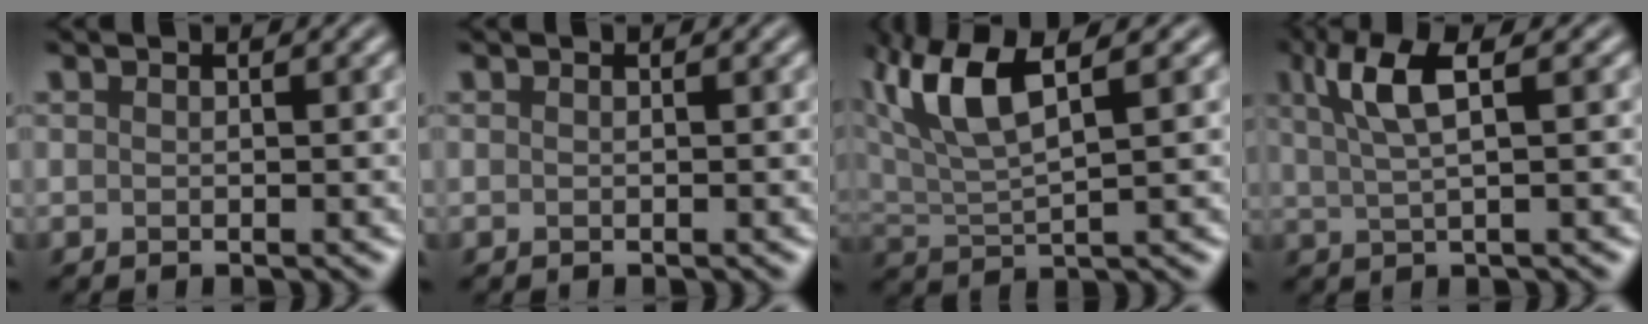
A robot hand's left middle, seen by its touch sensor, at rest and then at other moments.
{"total": 0.0}
{"total": 6.3, "force": [3.1, 2.1, 5.1], "torque": [-0.113, 0.013, 0.061]}
{"total": 4.5, "force": [1.7, 1.2, 4.0], "torque": [-0.081, 0.001, 0.034]}